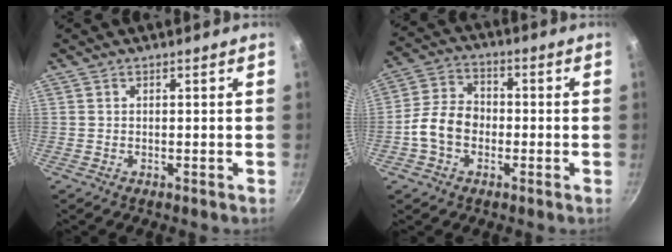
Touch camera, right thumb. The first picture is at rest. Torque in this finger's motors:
{"motor_torque": [1.32, 1.54, 1.08, -0.99, 0.06]}